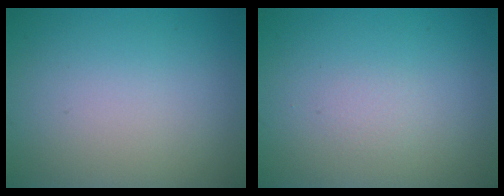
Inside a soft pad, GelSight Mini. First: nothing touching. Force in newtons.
{"total": 0.5, "press": 0.5, "slide": 0.1}